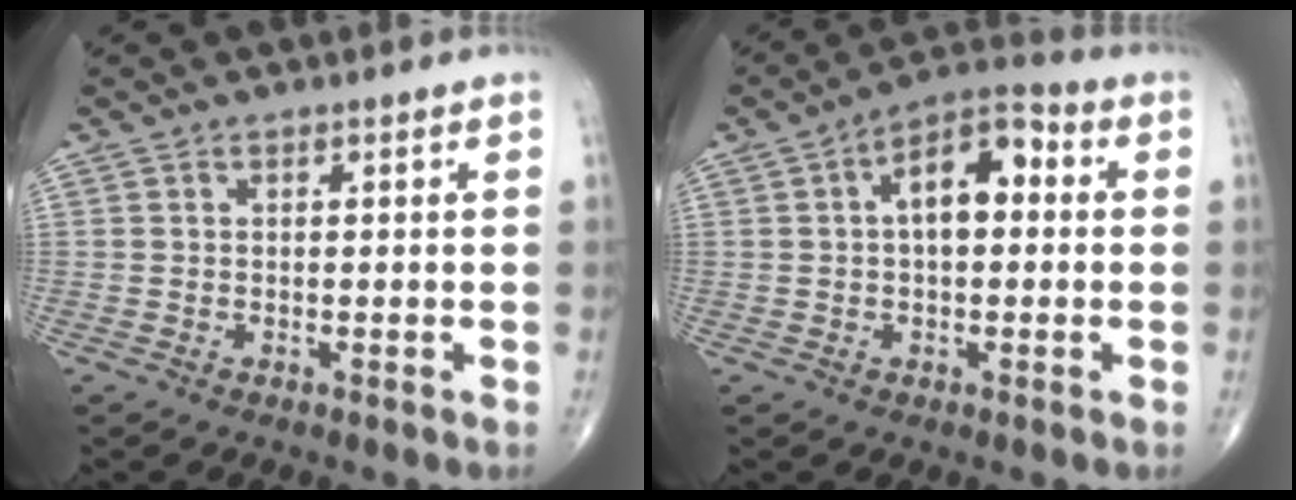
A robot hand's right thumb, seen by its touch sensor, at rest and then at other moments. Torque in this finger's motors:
{"motor_torque": [0.58, 2.35, 0.78, 0.21, 0.07]}